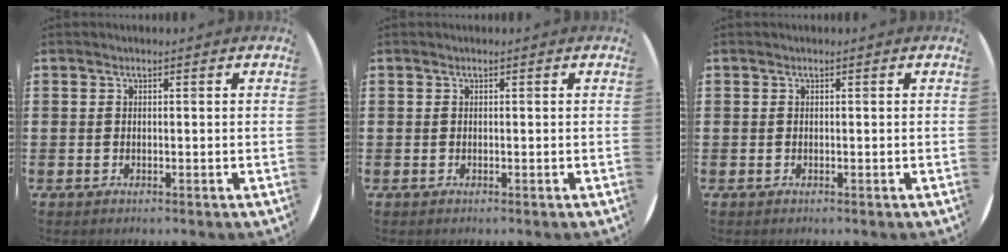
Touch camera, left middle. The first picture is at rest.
{"total": 0.0}
{"total": 0.0}